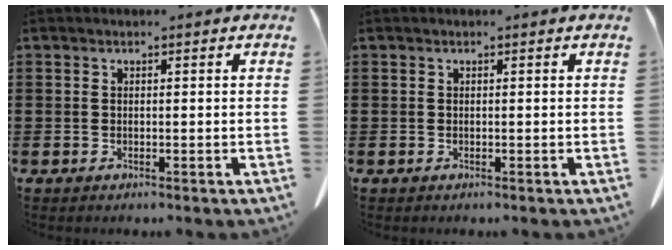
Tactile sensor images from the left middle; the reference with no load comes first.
{"total": 0.0}